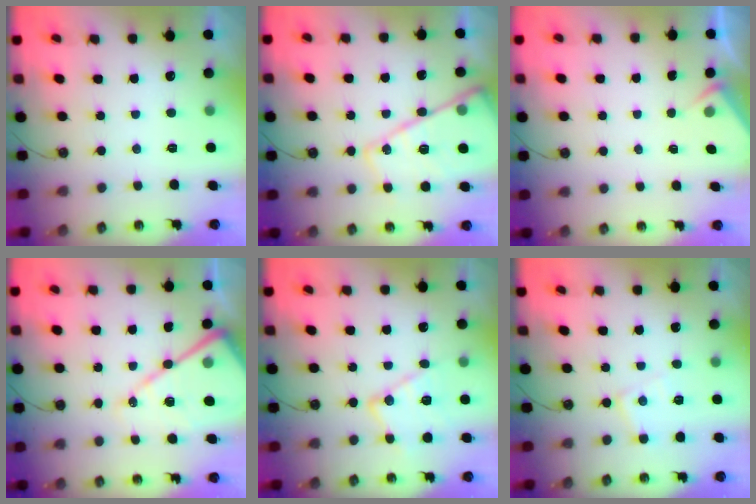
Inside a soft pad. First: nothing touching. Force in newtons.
{"total": 19.4, "press": 19.3, "slide": 1.6}
{"total": 3.0, "press": 3.0, "slide": 0.5}
{"total": 18.3, "press": 18.2, "slide": 1.9}
{"total": 13.5, "press": 13.5, "slide": 0.6}
{"total": 7.1, "press": 7.1, "slide": 0.5}